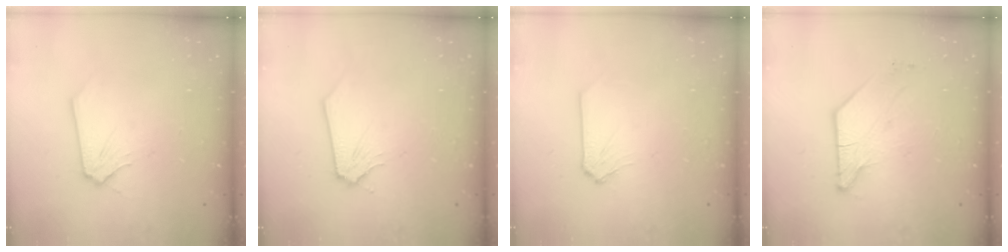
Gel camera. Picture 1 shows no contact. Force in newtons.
{"total": 0.0}
{"total": 0.5, "press": 0.5, "slide": 0.0}
{"total": 6.1, "press": 6.1, "slide": 0.7}